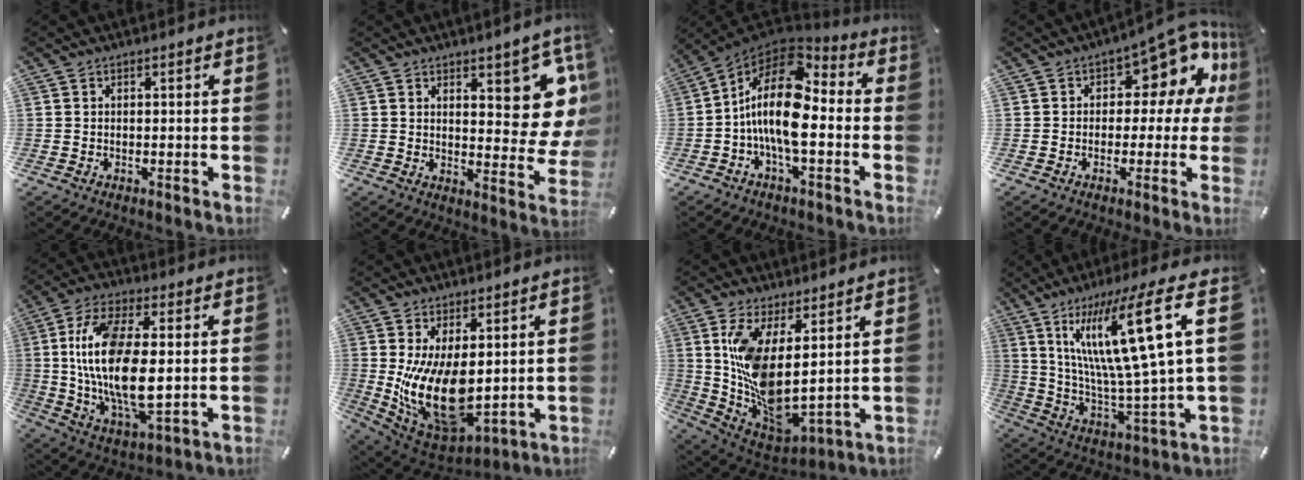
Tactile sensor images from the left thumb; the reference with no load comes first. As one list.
[{"total": 11.7, "force": [5.9, 5.4, 8.5], "torque": [-0.083, -0.057, 0.104]}, {"total": 16.2, "force": [-1.3, 7.8, 14.2], "torque": [-0.284, -0.007, -0.024]}, {"total": 11.5, "force": [5.9, 6.1, 7.8], "torque": [-0.101, -0.049, 0.102]}, {"total": 18.2, "force": [1.8, 8.0, 16.2], "torque": [-0.349, -0.009, 0.028]}, {"total": 15.8, "force": [1.6, 9.1, 12.7], "torque": [-0.247, -0.039, 0.044]}, {"total": 11.6, "force": [3.9, 4.7, 9.9], "torque": [-0.207, -0.067, 0.076]}, {"total": 23.2, "force": [9.1, 4.3, 20.8], "torque": [-0.395, -0.043, 0.128]}]